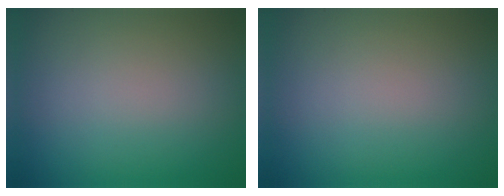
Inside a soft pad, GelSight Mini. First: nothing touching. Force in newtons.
{"total": 0.0}